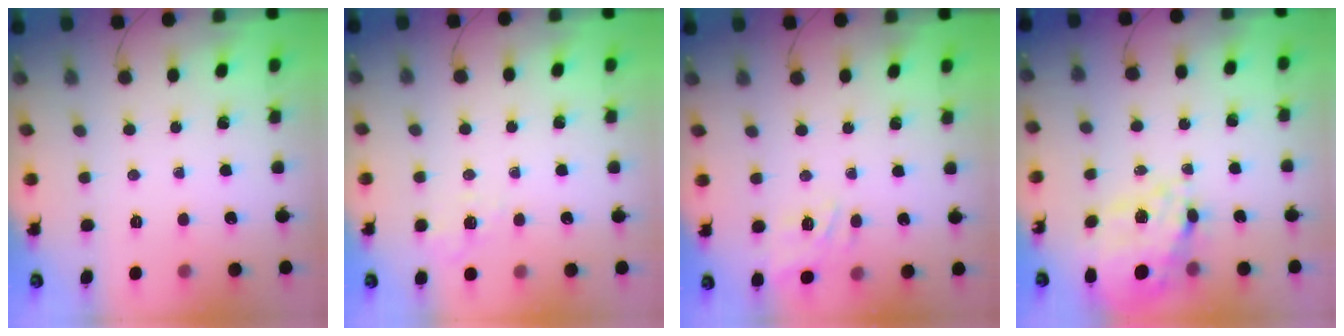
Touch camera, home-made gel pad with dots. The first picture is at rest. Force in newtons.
{"total": 2.4, "press": 1.7, "slide": 1.7}
{"total": 6.5, "press": 6.3, "slide": 1.4}
{"total": 18.3, "press": 17.8, "slide": 4.0}